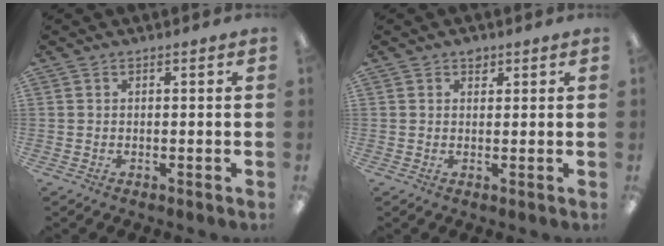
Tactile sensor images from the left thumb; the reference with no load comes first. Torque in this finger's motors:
{"motor_torque": [0.19, -0.01, 0.17, -0.30, 0.00]}